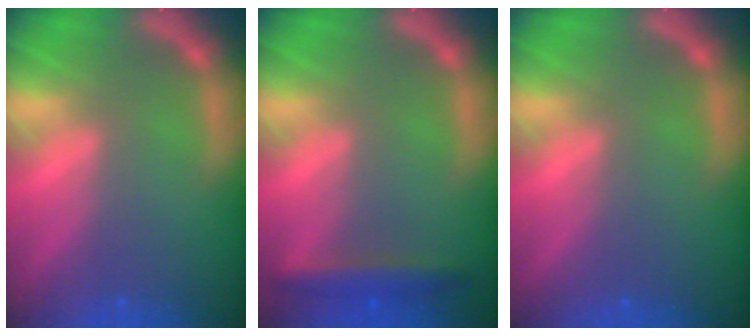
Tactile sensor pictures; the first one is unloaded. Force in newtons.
{"total": 2.9}
{"total": 0.0}